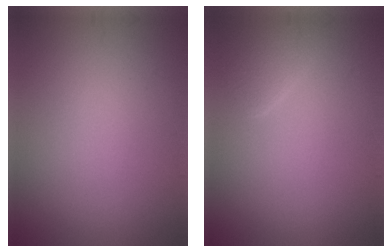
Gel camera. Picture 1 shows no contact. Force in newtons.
{"total": 1.8, "press": 1.8, "slide": 0.1}